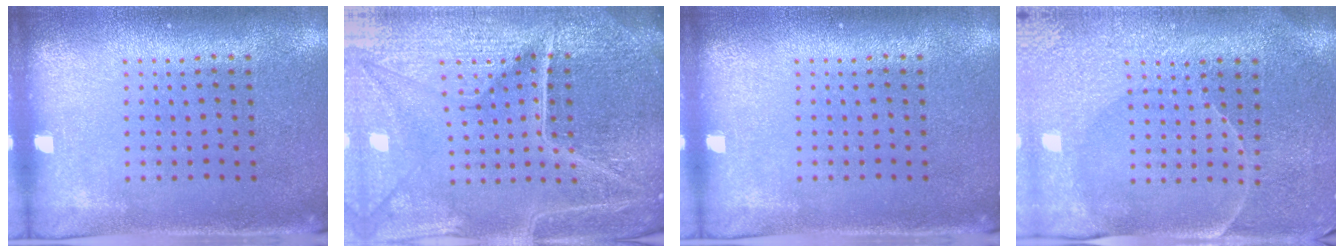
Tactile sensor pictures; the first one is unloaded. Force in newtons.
{"total": 6.3, "press": 5.6, "slide": 2.9}
{"total": 0.0}
{"total": 3.9, "press": 3.6, "slide": 1.4}